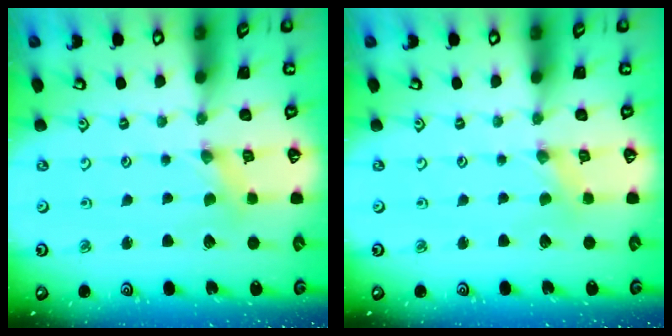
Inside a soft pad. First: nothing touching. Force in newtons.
{"total": 0.0}